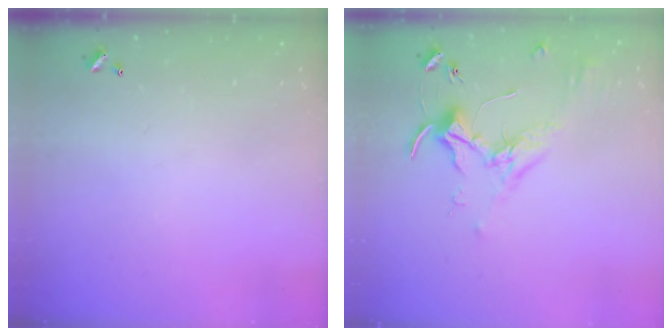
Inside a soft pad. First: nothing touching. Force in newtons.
{"total": 1.7, "press": 1.6, "slide": 0.4}